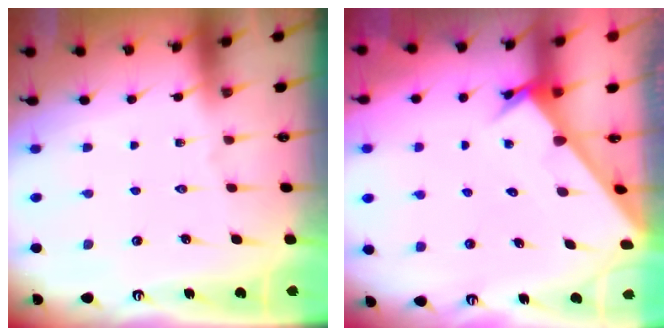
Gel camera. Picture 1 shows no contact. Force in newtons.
{"total": 2.8, "press": 2.8, "slide": 0.0}